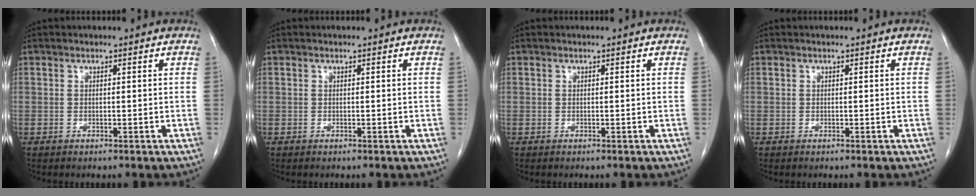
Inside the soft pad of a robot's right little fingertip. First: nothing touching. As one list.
[{"total": 0.0}, {"total": 0.0}, {"total": 0.0}]